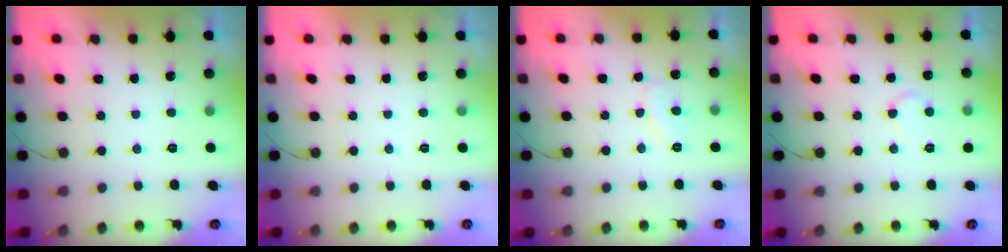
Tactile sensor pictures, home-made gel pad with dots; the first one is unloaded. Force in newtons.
{"total": 1.7, "press": 1.7, "slide": 0.1}
{"total": 6.9, "press": 6.9, "slide": 0.2}
{"total": 5.4, "press": 5.4, "slide": 0.4}